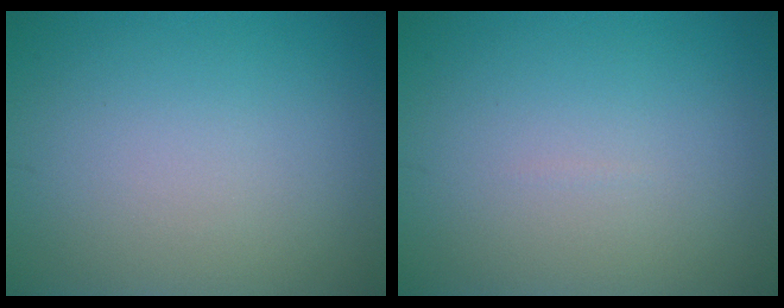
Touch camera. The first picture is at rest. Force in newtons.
{"total": 0.0}